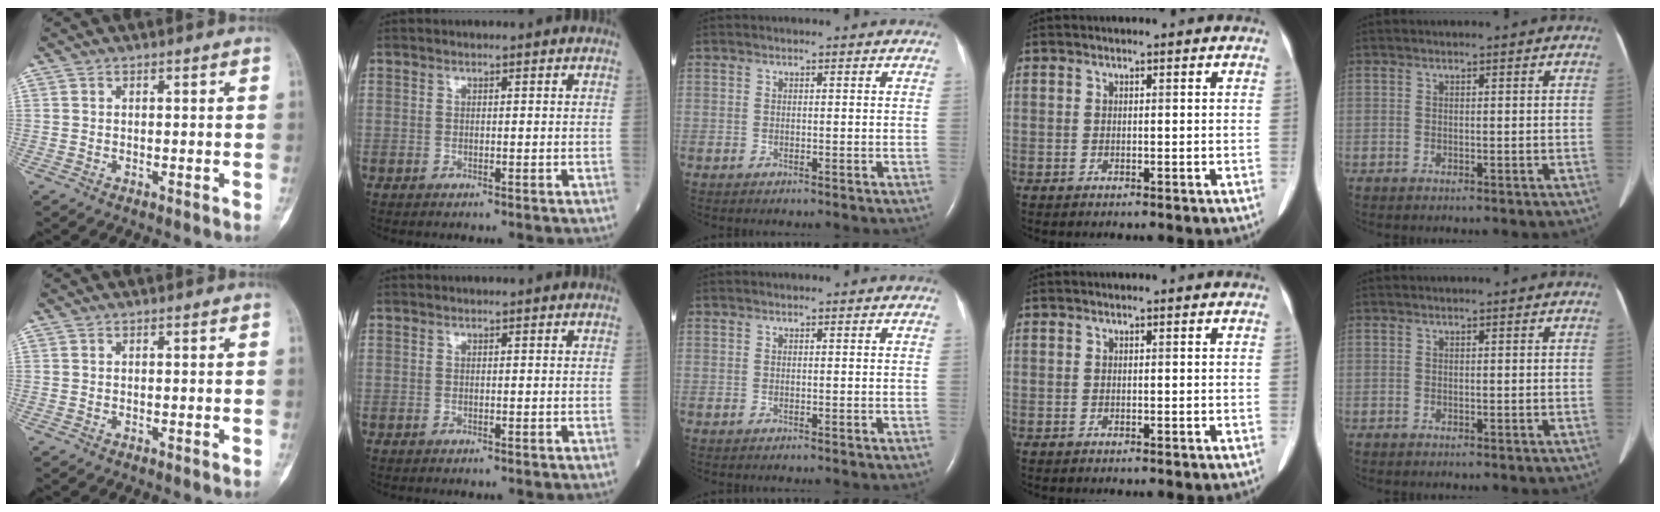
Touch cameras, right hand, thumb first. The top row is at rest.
{}